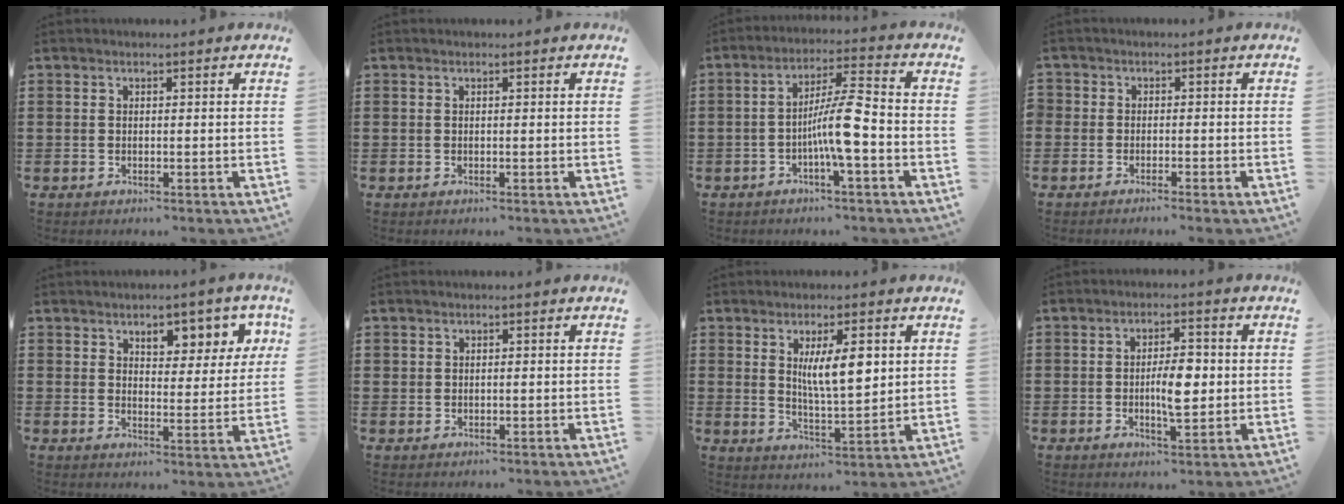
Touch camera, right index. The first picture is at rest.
{"total": 0.0}
{"total": 7.9, "force": [-2.3, 0.9, 7.5], "torque": [-0.142, 0.000, -0.048]}
{"total": 1.4, "force": [-1.4, 0.4, -0.1], "torque": [-0.003, 0.006, -0.031]}
{"total": 6.2, "force": [3.9, 3.1, 3.7], "torque": [-0.058, -0.008, 0.061]}
{"total": 0.8, "force": [0.4, 0.7, 0.2], "torque": [-0.006, 0.002, 0.008]}
{"total": 7.6, "force": [2.3, 2.2, 6.9], "torque": [-0.122, -0.001, 0.034]}
{"total": 5.9, "force": [-0.2, 2.1, 5.5], "torque": [-0.092, 0.003, -0.007]}